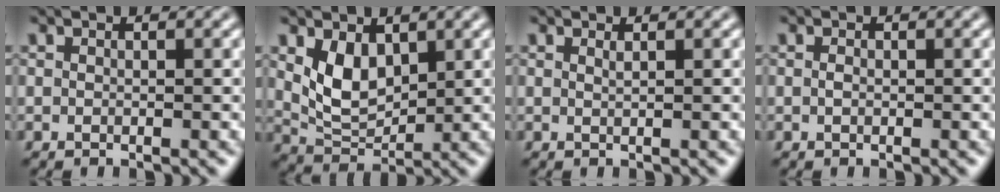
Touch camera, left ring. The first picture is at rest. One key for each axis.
{"total": 4.0, "fx": 1.5, "fy": 2.5, "fz": 2.7, "tx": -0.056, "ty": -0.008, "tz": 0.037}
{"total": 0.6, "fx": 0.4, "fy": 0.1, "fz": 0.4, "tx": -0.003, "ty": -0.001, "tz": 0.007}
{"total": 0.6, "fx": 0.0, "fy": 0.3, "fz": 0.4, "tx": -0.011, "ty": 0.000, "tz": 0.001}